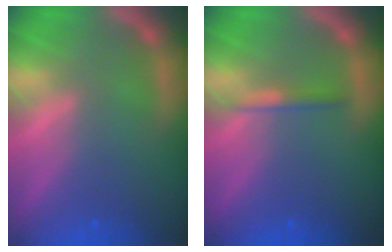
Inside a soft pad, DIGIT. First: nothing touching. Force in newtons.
{"total": 1.4}